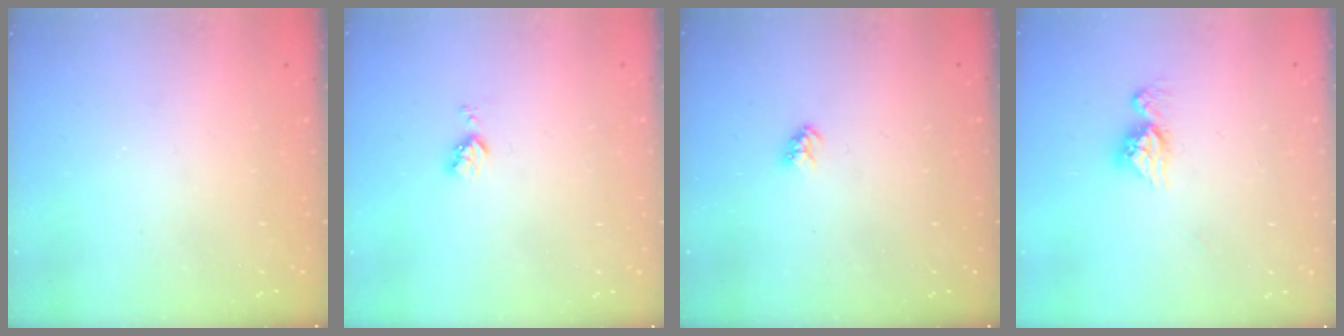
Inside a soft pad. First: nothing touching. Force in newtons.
{"total": 4.3, "press": 4.3, "slide": 0.6}
{"total": 3.2, "press": 3.1, "slide": 0.3}
{"total": 9.4, "press": 9.4, "slide": 0.8}